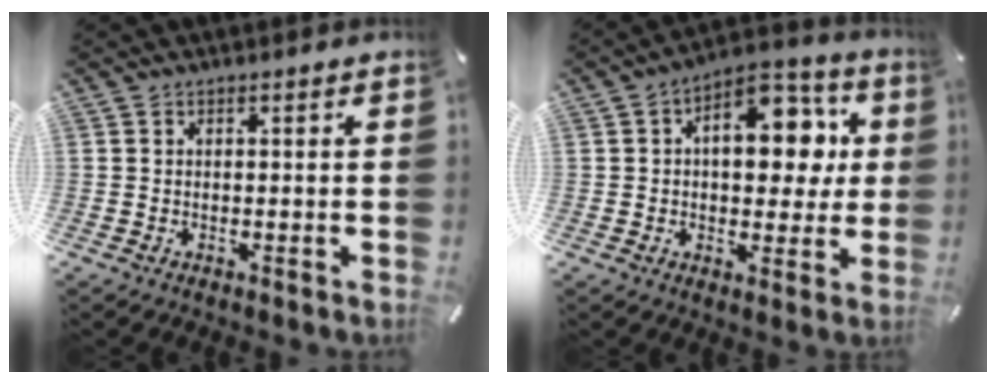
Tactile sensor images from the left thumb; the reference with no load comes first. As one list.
[{"total": 14.8, "force": [3.1, 9.0, 11.3], "torque": [-0.146, -0.011, 0.052]}]